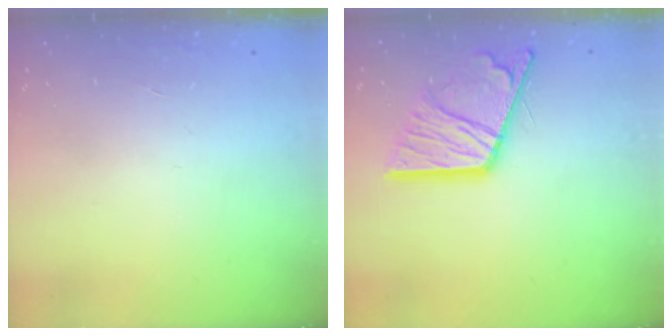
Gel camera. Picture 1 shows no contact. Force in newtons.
{"total": 17.0, "press": 16.9, "slide": 1.9}